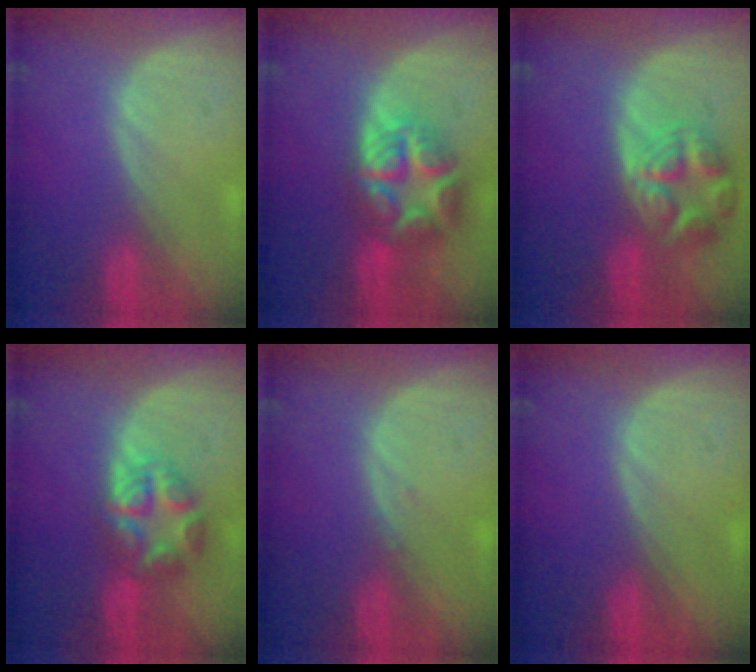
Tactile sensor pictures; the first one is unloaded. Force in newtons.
{"total": 8.6, "press": 8.6, "slide": 0.6}
{"total": 7.9, "press": 7.0, "slide": 3.6}
{"total": 6.3, "press": 6.3, "slide": 0.1}
{"total": 0.5, "press": 0.5, "slide": 0.2}
{"total": 0.0}